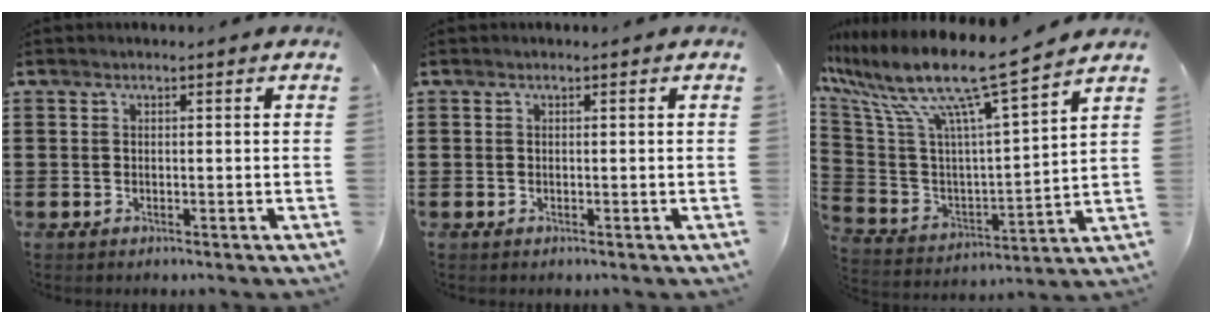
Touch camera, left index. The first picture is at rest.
{"total": 0.0}
{"total": 12.5, "force": [9.3, 1.1, 8.2], "torque": [-0.193, -0.062, 0.151]}